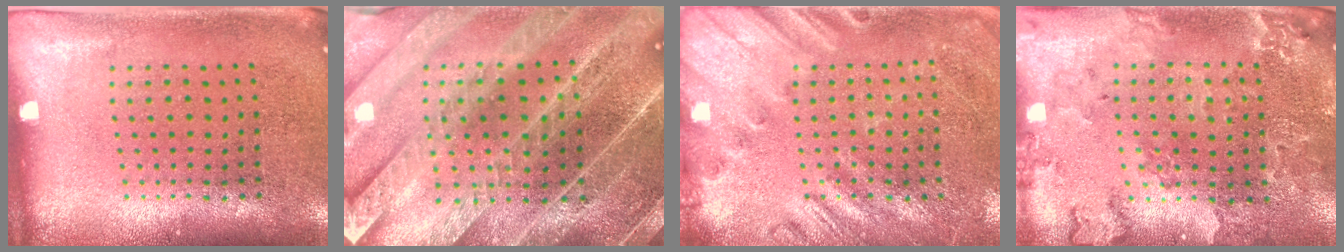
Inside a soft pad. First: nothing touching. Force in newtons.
{"total": 4.4, "press": 4.0, "slide": 2.0}
{"total": 2.3, "press": 2.0, "slide": 1.0}
{"total": 0.7, "press": 0.7, "slide": 0.2}